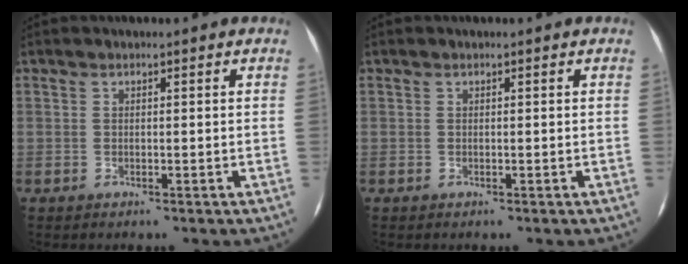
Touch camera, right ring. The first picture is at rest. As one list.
[{"total": 0.0}]